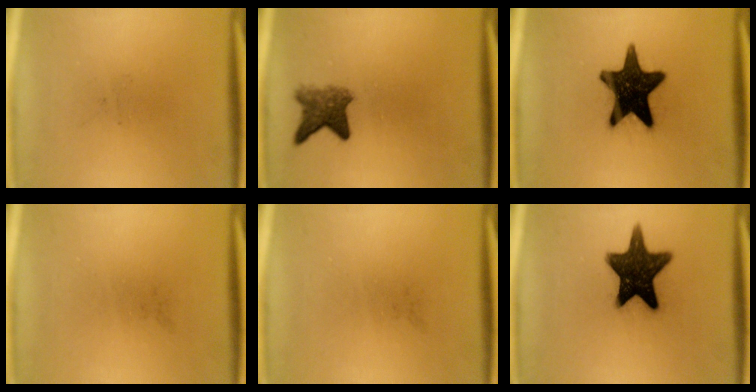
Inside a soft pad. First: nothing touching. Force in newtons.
{"total": 4.3}
{"total": 17.0}
{"total": 0.0}
{"total": 0.0}
{"total": 15.5}